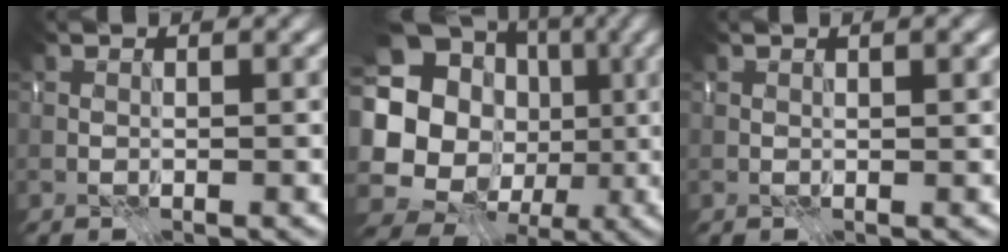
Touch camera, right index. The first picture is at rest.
{"total": 17.9, "force": [-0.2, 16.2, 7.6], "torque": [-0.173, 0.003, -0.009]}
{"total": 1.3, "force": [0.7, 0.1, 1.1], "torque": [-0.015, 0.000, 0.011]}